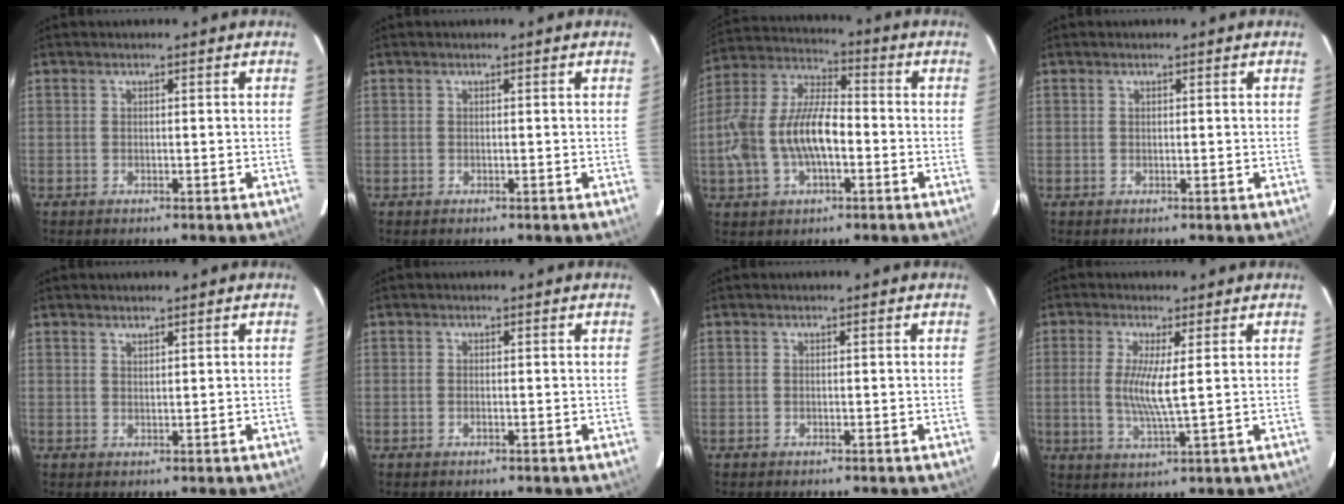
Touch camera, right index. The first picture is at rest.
{"total": 0.0}
{"total": 14.9, "force": [-3.2, 7.5, 12.4], "torque": [-0.261, 0.012, -0.058]}
{"total": 0.0}
{"total": 1.0, "force": [0.9, 0.2, 0.3], "torque": [-0.006, 0.001, 0.017]}
{"total": 0.6, "force": [-0.2, 0.3, 0.4], "torque": [-0.009, 0.000, -0.005]}
{"total": 0.0}
{"total": 6.3, "force": [0.6, 0.4, 6.3], "torque": [-0.130, -0.010, 0.007]}